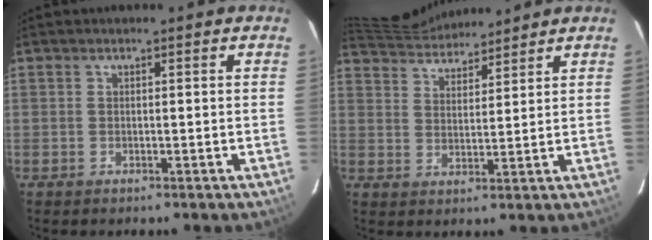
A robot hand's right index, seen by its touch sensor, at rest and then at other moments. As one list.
[{"total": 11.4, "force": [11.0, 1.6, 2.5], "torque": [-0.050, 0.022, 0.177]}]